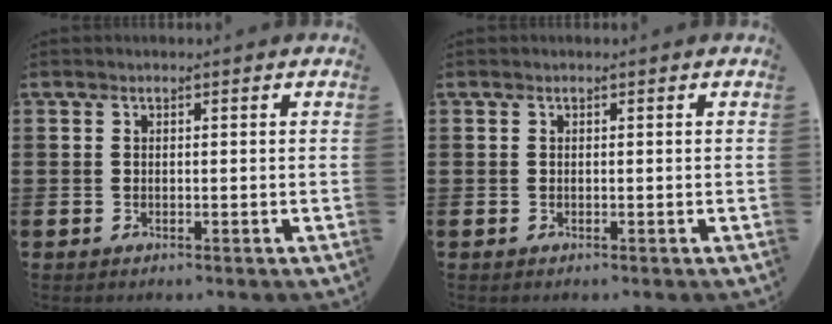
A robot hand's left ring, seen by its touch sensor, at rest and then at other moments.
{"total": 0.0}